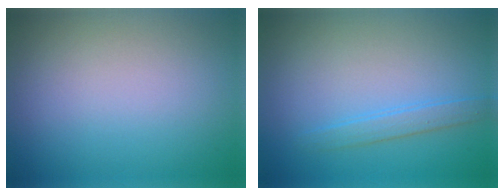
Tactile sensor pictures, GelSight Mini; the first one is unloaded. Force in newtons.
{"total": 1.7, "press": 1.7, "slide": 0.1}